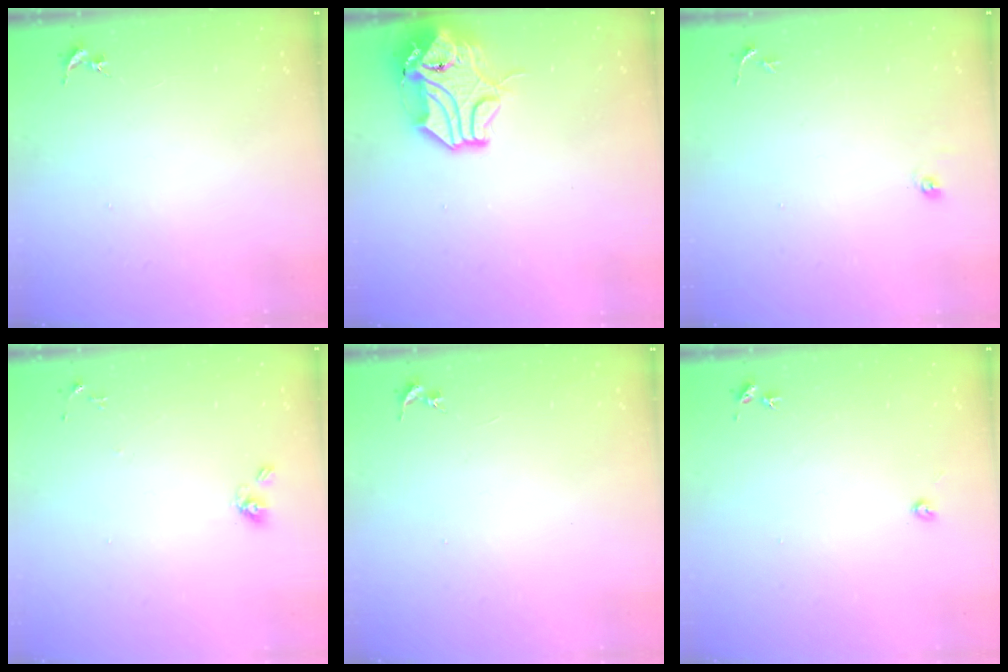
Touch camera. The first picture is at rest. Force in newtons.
{"total": 13.7, "press": 13.5, "slide": 1.8}
{"total": 5.1, "press": 5.0, "slide": 0.4}
{"total": 6.5, "press": 6.4, "slide": 1.5}
{"total": 0.0}
{"total": 2.2, "press": 2.2, "slide": 0.3}